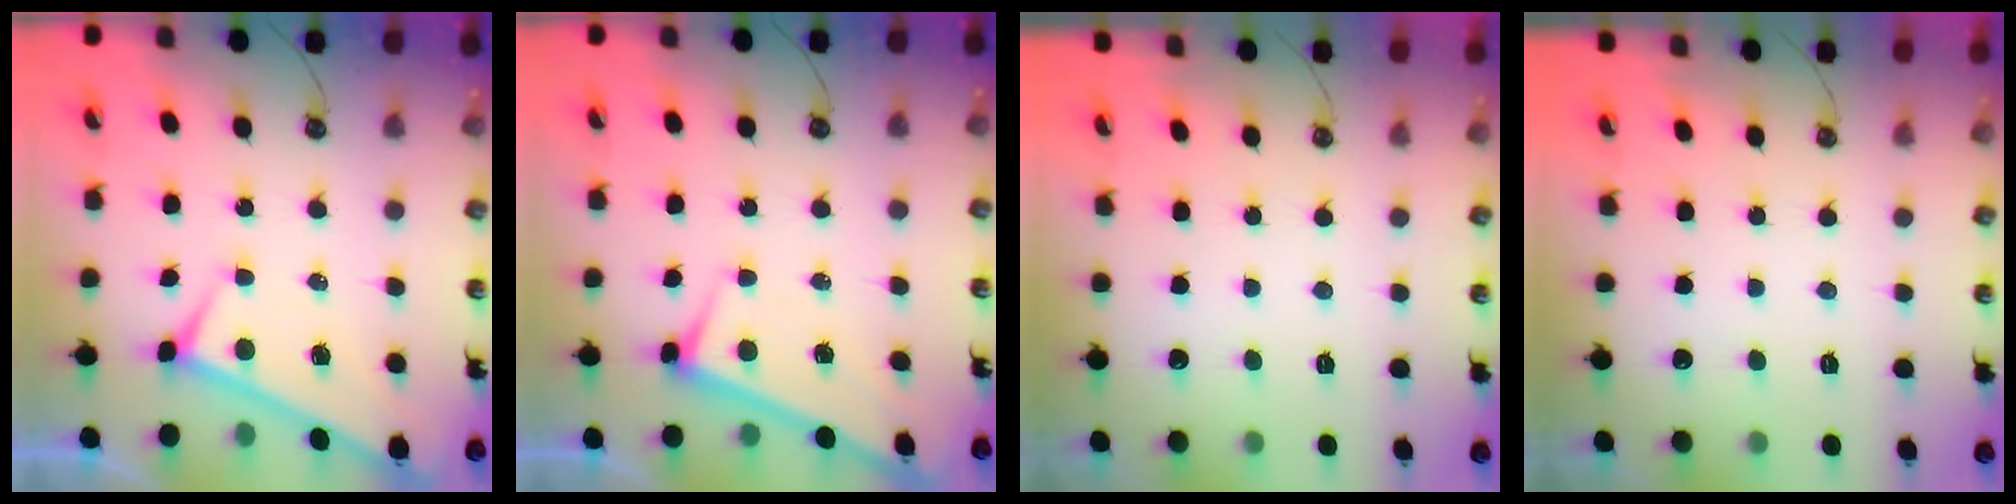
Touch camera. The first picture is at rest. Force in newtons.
{"total": 3.0, "press": 3.0, "slide": 0.1}
{"total": 0.0}
{"total": 0.0}